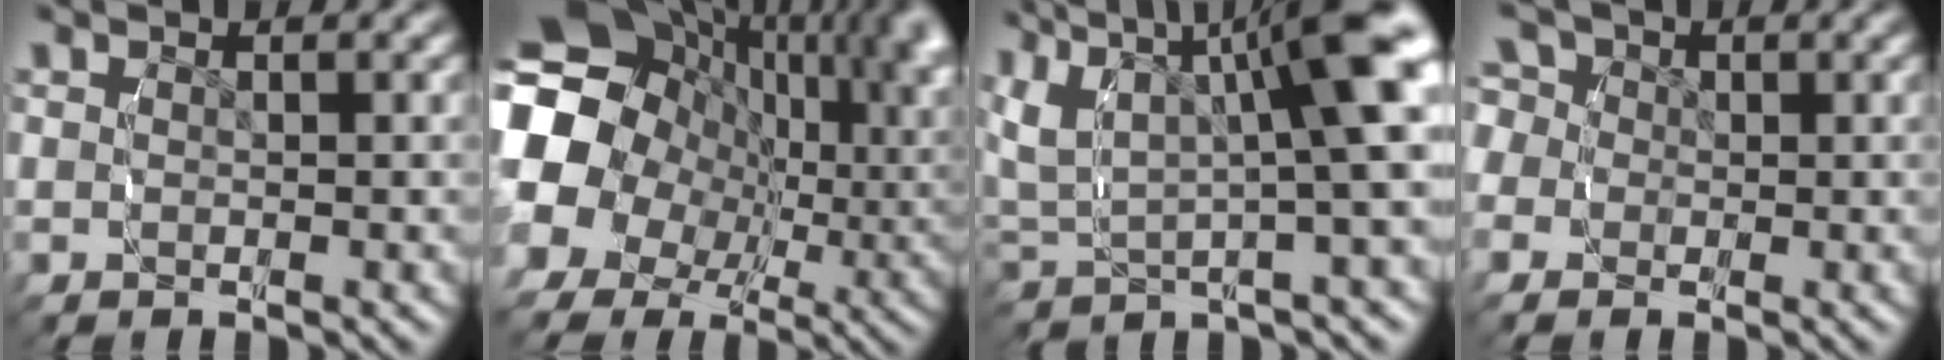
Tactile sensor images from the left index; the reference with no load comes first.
{"total": 21.8, "force": [4.4, 16.7, 13.2], "torque": [-0.241, 0.003, 0.042]}
{"total": 9.2, "force": [2.7, 5.7, 6.7], "torque": [-0.110, 0.007, 0.036]}
{"total": 5.0, "force": [0.7, 4.8, 1.3], "torque": [-0.025, -0.001, -0.004]}